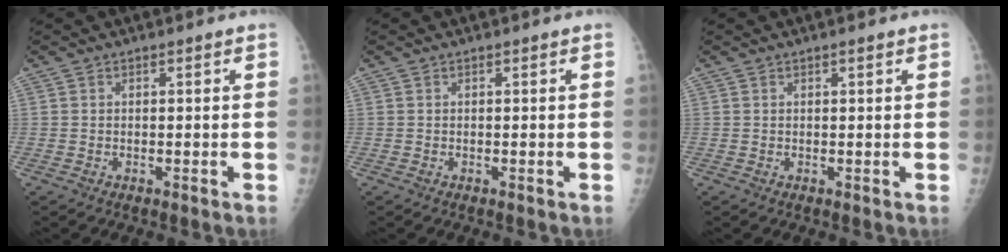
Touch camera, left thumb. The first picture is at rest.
{"total": 0.0}
{"total": 0.7, "force": [0.5, 0.2, 0.5], "torque": [-0.007, -0.001, 0.006]}